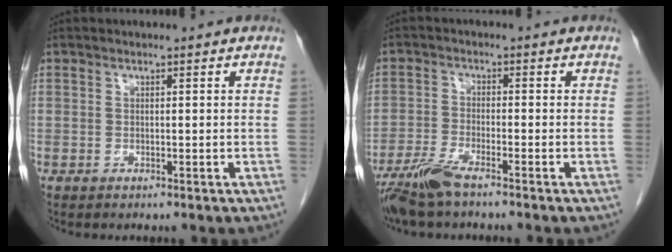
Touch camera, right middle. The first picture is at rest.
{"total": 5.4, "force": [-4.3, 0.4, 3.2], "torque": [-0.075, -0.015, -0.087]}